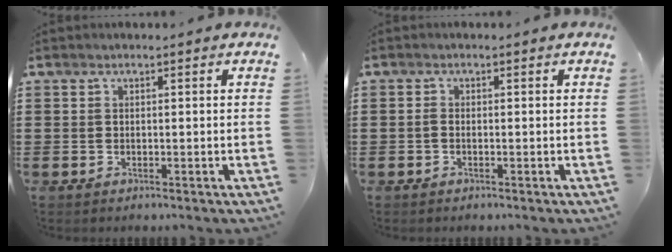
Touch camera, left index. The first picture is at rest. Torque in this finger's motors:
{"motor_torque": [0.00, 0.05, 0.00, 0.01]}